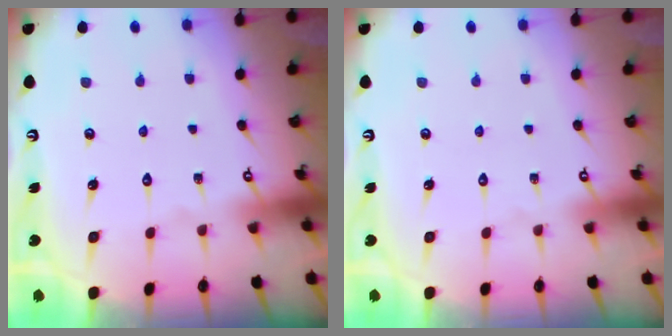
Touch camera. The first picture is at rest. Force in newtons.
{"total": 0.0}